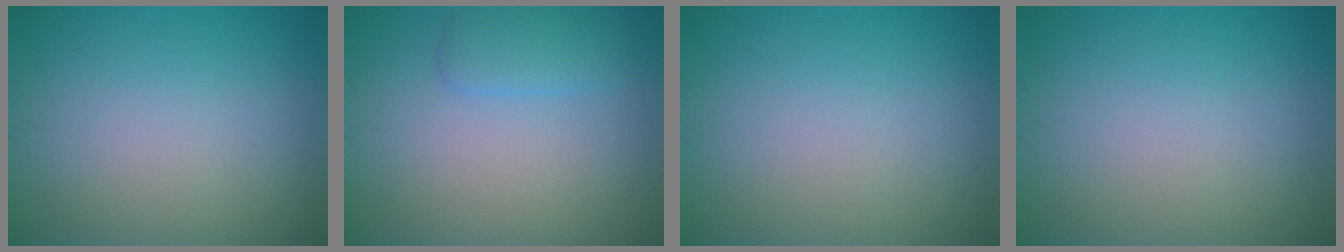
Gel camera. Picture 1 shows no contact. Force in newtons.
{"total": 1.8, "press": 1.8, "slide": 0.2}
{"total": 0.0}
{"total": 0.0}